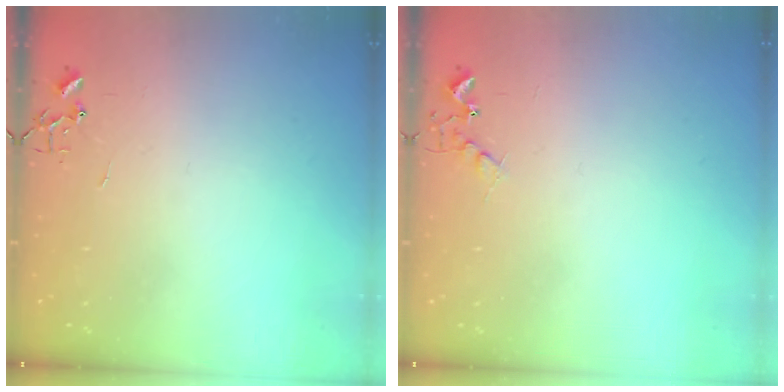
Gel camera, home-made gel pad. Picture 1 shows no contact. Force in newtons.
{"total": 4.8, "press": 4.7, "slide": 0.8}